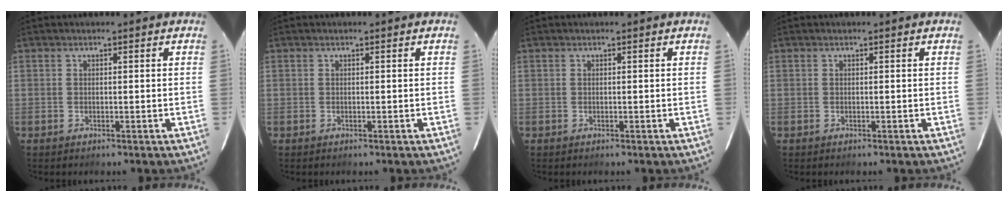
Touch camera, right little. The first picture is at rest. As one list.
[{"total": 0.0}, {"total": 0.0}, {"total": 0.0}]